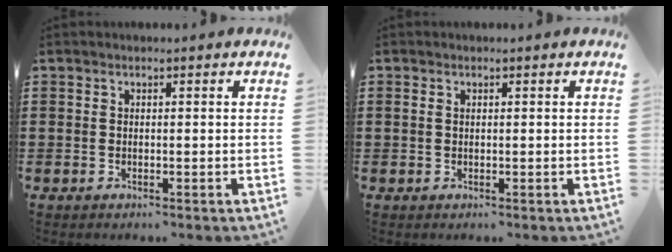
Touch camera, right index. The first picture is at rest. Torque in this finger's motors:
{"motor_torque": [0.62, 0.43, -0.03, 0.00]}